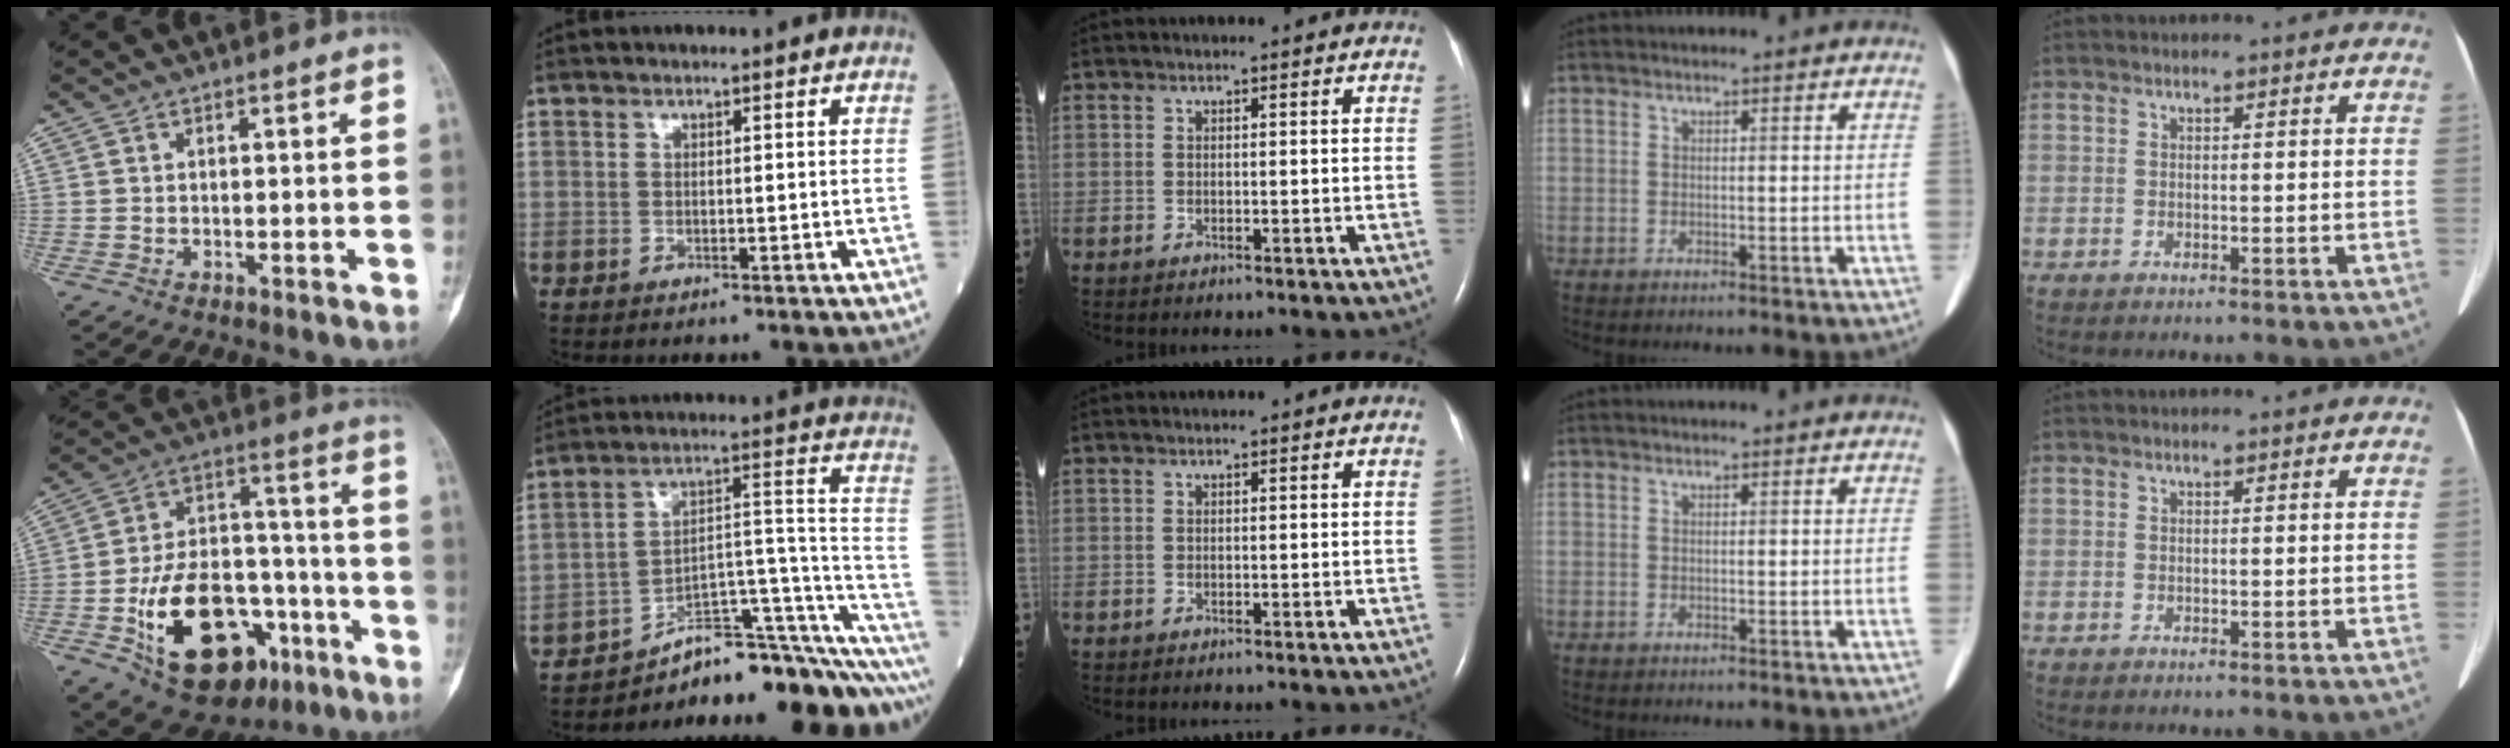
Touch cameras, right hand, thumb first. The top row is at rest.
{"thumb": {"total": 24.1, "force": [-10.2, 14.4, 16.5], "torque": [-0.258, 0.065, -0.149]}, "index": {"total": 20.2, "force": [-17.8, 3.6, 9.0], "torque": [-0.044, 0.067, -0.251]}}